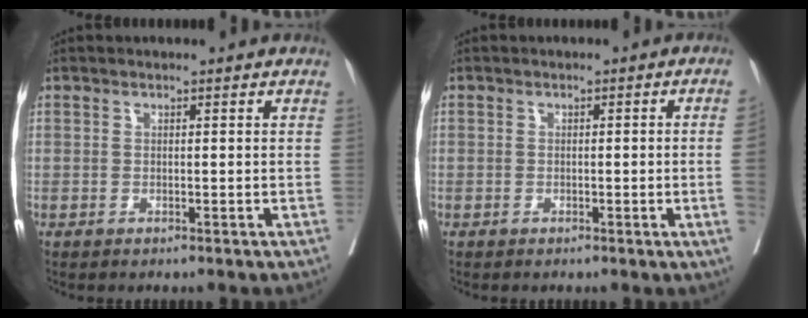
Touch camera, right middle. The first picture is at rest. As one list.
[{"total": 3.2, "force": [-0.5, -0.7, 3.1], "torque": [-0.046, 0.001, 0.000]}]